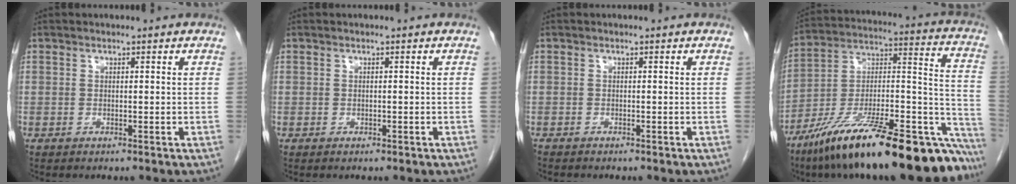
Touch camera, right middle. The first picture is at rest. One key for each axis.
{"total": 0.0}
{"total": 0.9, "fx": -0.9, "fy": 0.2, "fz": 0.1, "tx": -0.009, "ty": -0.001, "tz": -0.017}
{"total": 33.0, "fx": -24.5, "fy": 8.1, "fz": 20.5, "tx": -0.219, "ty": 0.020, "tz": -0.368}